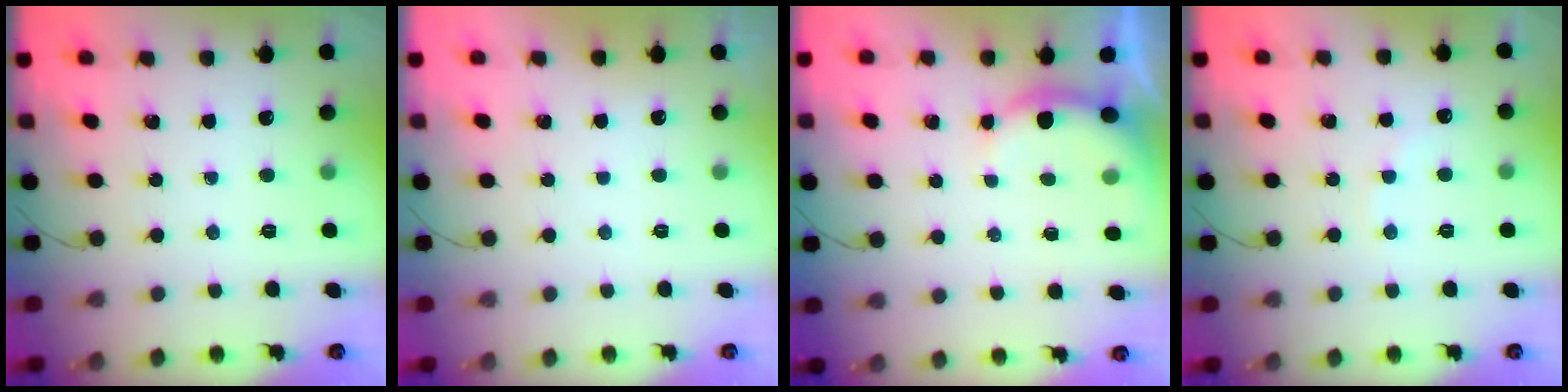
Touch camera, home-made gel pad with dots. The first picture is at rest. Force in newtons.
{"total": 2.8, "press": 2.8, "slide": 0.1}
{"total": 3.3, "press": 3.2, "slide": 0.8}
{"total": 5.6, "press": 5.5, "slide": 1.1}